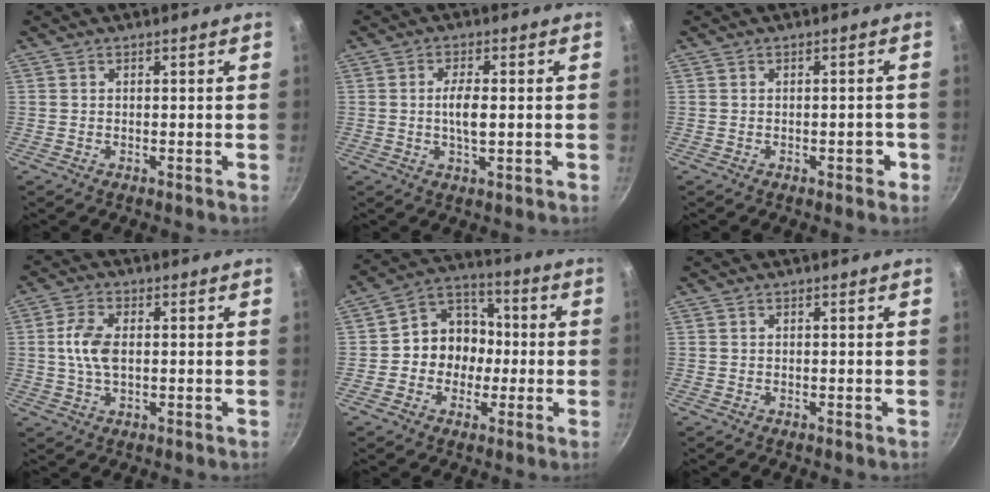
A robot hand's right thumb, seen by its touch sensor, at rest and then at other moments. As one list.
[{"total": 4.7, "force": [-0.1, 1.7, 4.4], "torque": [-0.088, 0.000, -0.003]}, {"total": 2.3, "force": [-0.9, 1.3, 1.7], "torque": [-0.010, 0.009, -0.013]}, {"total": 6.6, "force": [0.4, 3.7, 5.4], "torque": [-0.105, 0.008, 0.005]}, {"total": 11.2, "force": [-1.1, 9.8, 5.3], "torque": [-0.031, 0.034, -0.037]}, {"total": 0.0}]